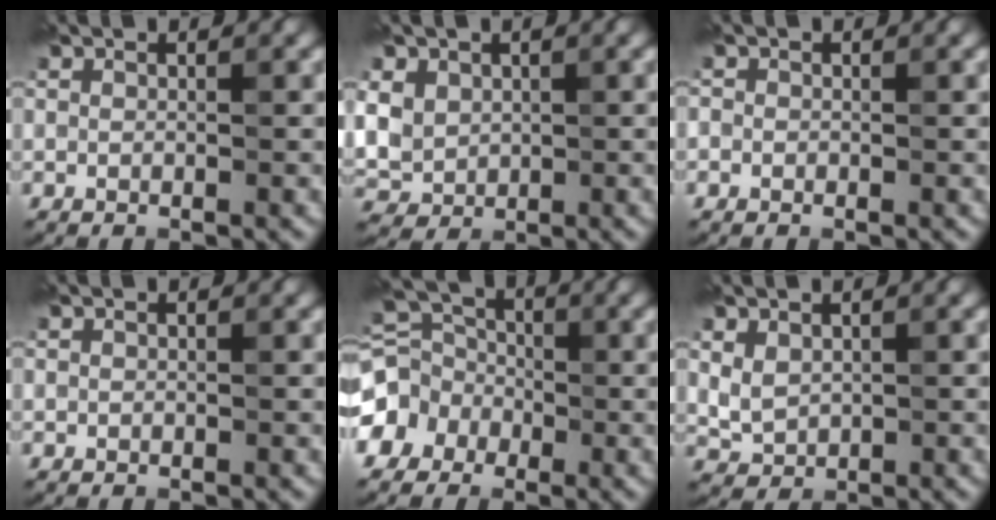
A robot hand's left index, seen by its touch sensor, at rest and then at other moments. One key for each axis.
{"total": 5.3, "fx": 0.8, "fy": 4.5, "fz": 2.7, "tx": -0.061, "ty": 0.013, "tz": 0.004}
{"total": 0.6, "fx": -0.2, "fy": 0.5, "fz": -0.1, "tx": 0.013, "ty": -0.002, "tz": -0.005}
{"total": 0.0}
{"total": 8.0, "fx": -3.1, "fy": 6.9, "fz": 2.8, "tx": -0.061, "ty": -0.001, "tz": -0.085}
{"total": 2.2, "fx": 0.6, "fy": 1.6, "fz": 1.5, "tx": -0.030, "ty": -0.003, "tz": 0.017}